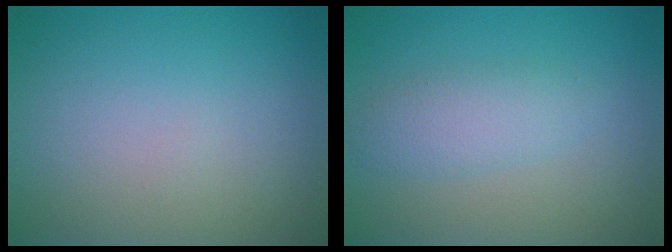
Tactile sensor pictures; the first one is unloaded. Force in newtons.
{"total": 2.6, "press": 2.6, "slide": 0.2}